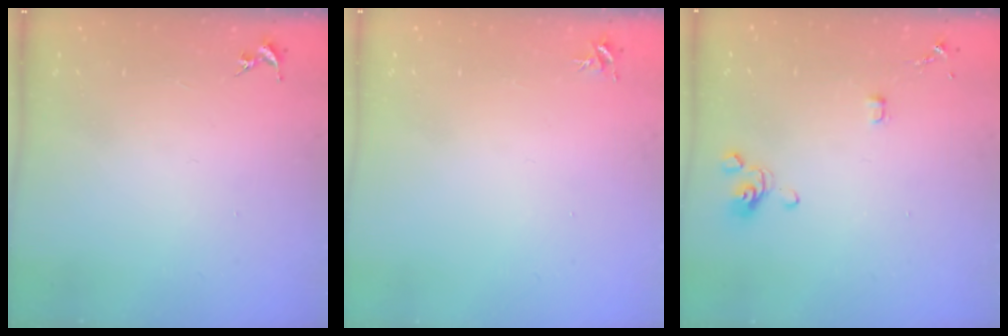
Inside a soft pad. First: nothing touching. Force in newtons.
{"total": 3.8, "press": 3.8, "slide": 0.5}
{"total": 3.5, "press": 3.4, "slide": 0.9}